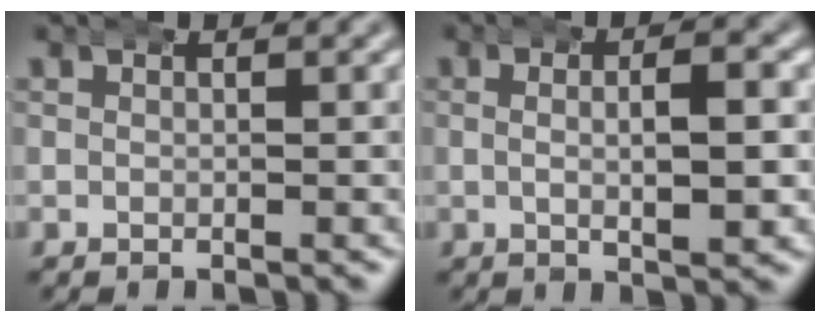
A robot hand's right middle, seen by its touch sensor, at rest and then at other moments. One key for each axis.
{"total": 4.3, "fx": 0.6, "fy": 1.3, "fz": 4.1, "tx": -0.051, "ty": 0.013, "tz": 0.005}